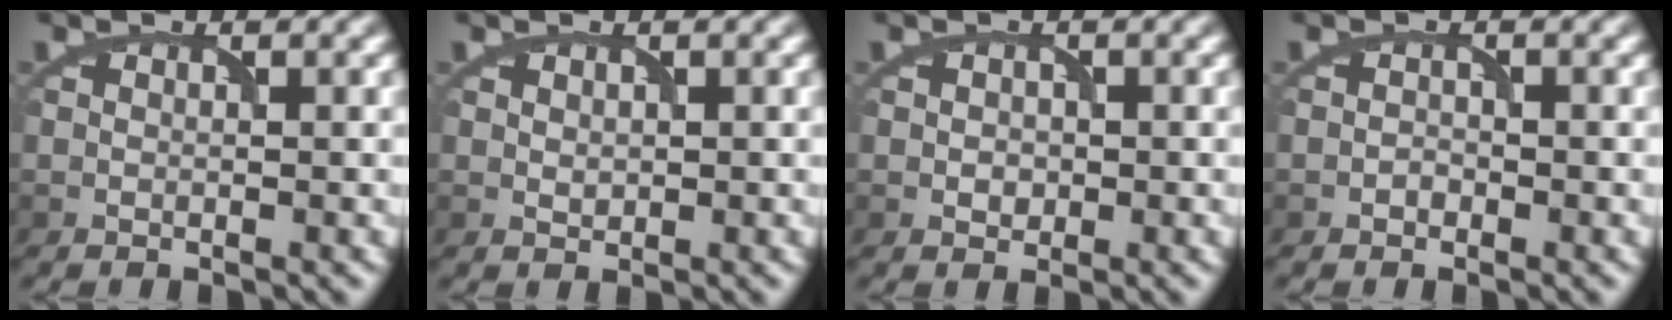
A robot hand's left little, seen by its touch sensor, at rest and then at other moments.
{"total": 0.8, "force": [0.2, 0.6, 0.4], "torque": [-0.009, -0.003, 0.009]}
{"total": 1.1, "force": [0.0, 1.0, 0.5], "torque": [-0.009, -0.002, -0.001]}
{"total": 0.7, "force": [-0.4, 0.5, 0.2], "torque": [-0.003, -0.001, -0.009]}